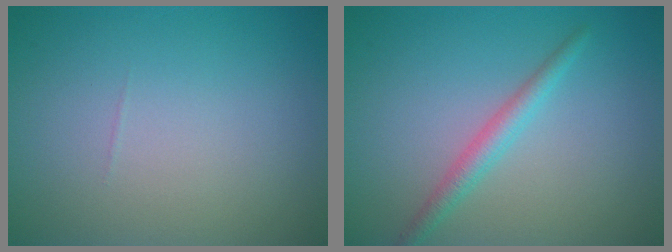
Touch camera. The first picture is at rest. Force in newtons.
{"total": 2.1, "press": 2.1, "slide": 0.1}